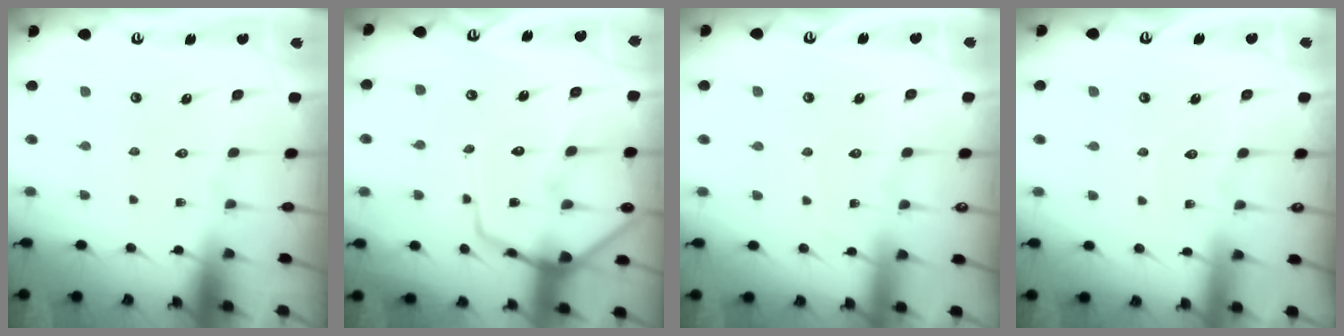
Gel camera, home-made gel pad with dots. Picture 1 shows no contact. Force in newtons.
{"total": 14.3, "press": 14.2, "slide": 1.4}
{"total": 2.9, "press": 2.9, "slide": 0.4}
{"total": 3.7, "press": 3.7, "slide": 0.2}